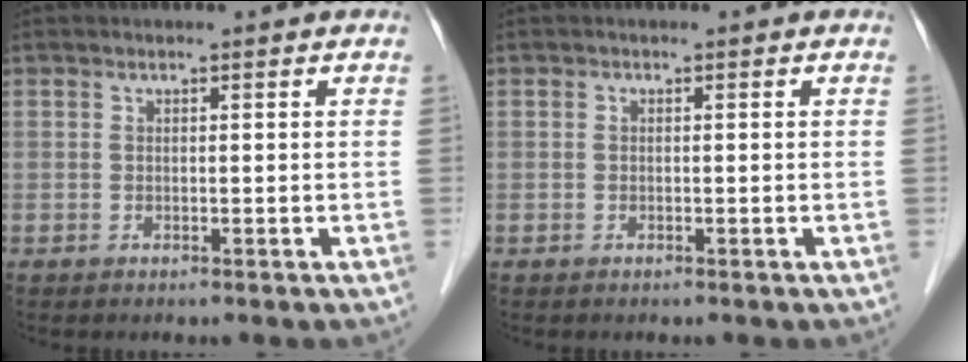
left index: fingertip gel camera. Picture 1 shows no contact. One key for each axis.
{"total": 0.0}